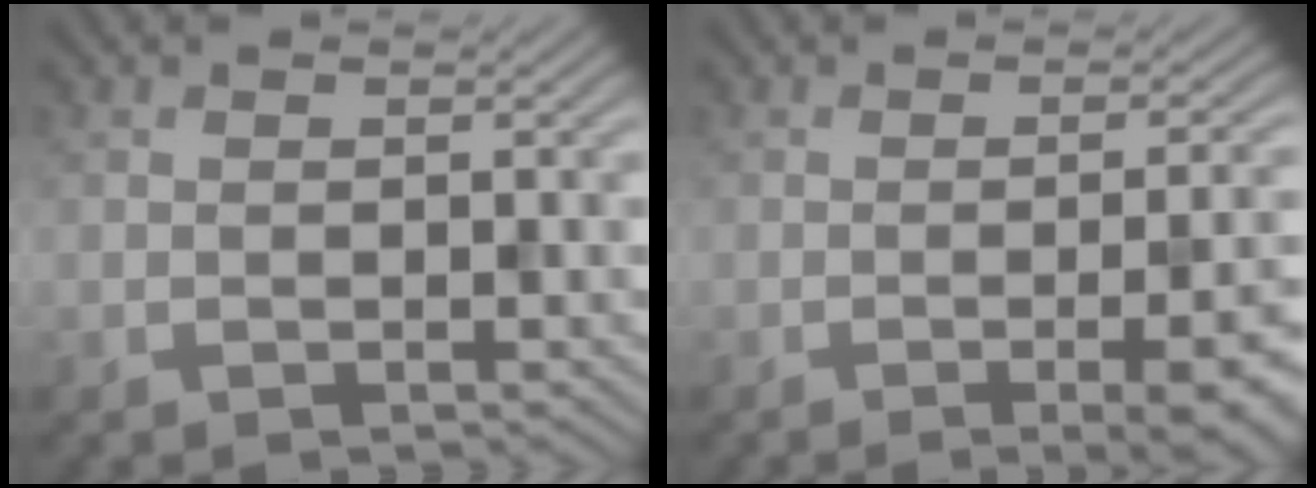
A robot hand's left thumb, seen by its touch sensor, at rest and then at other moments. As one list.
[{"total": 8.2, "force": [-3.0, 2.4, 7.3], "torque": [-0.087, -0.004, -0.032]}]